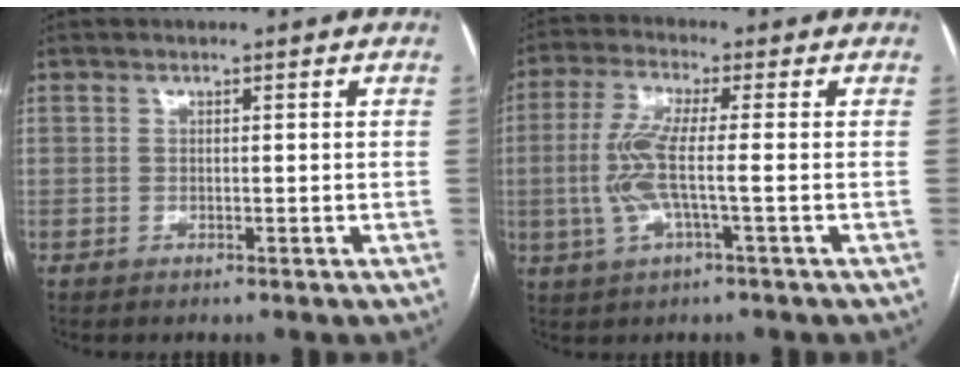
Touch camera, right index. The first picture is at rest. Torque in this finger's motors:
{"motor_torque": [1.22, -0.40, 0.71, 0.21]}